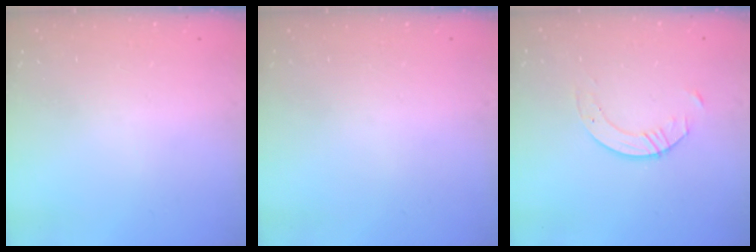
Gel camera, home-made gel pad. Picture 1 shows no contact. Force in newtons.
{"total": 0.0}
{"total": 5.0, "press": 5.0, "slide": 0.5}